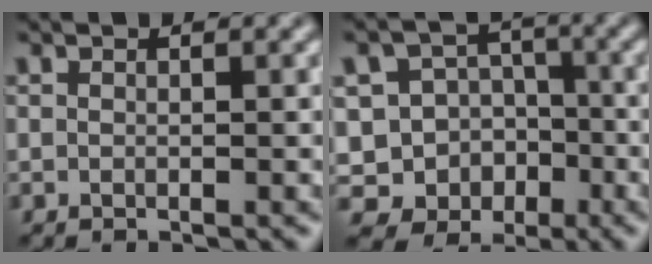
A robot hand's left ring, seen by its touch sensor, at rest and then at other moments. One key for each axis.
{"total": 10.0, "fx": -4.6, "fy": 8.6, "fz": 2.3, "tx": -0.037, "ty": 0.008, "tz": -0.084}